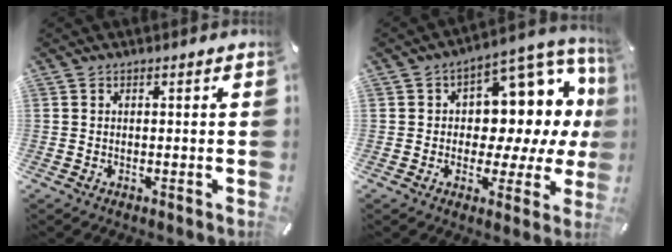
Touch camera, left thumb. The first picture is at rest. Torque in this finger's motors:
{"motor_torque": [0.52, 0.50, 0.23, -0.18, 0.18]}